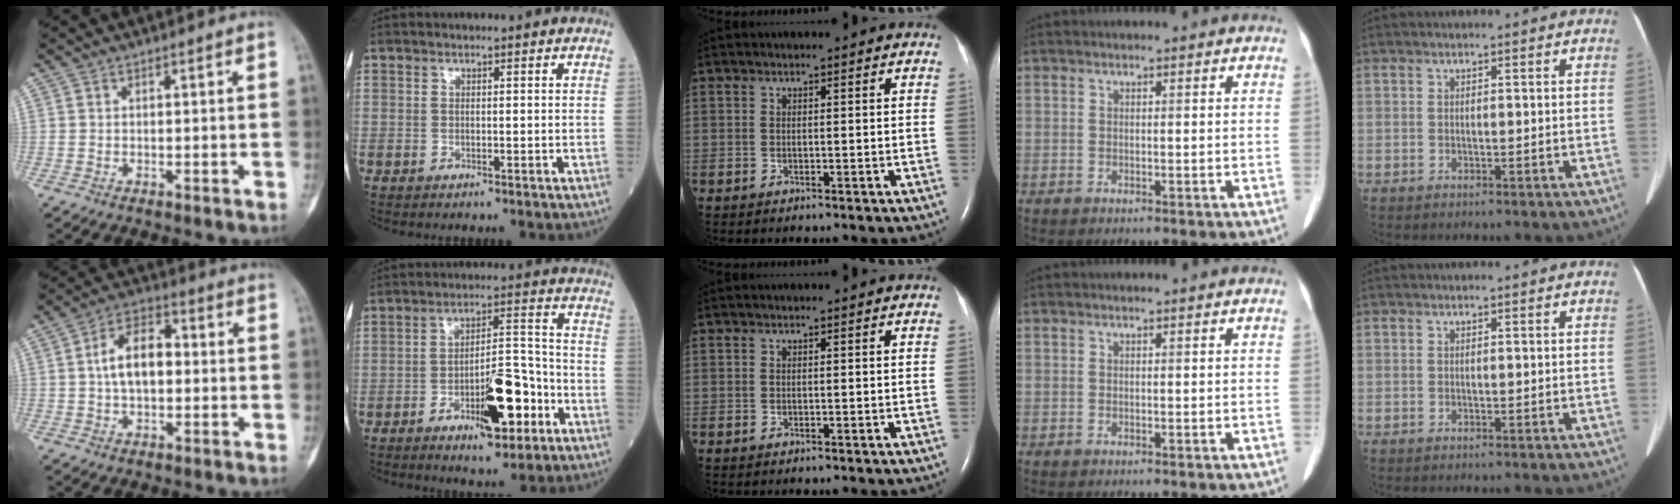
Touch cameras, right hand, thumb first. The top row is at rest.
{"thumb": {"total": 9.5, "force": [0.4, 5.6, 7.7], "torque": [-0.125, 0.023, 0.002]}, "index": {"total": 11.2, "force": [-4.9, 3.2, 9.5], "torque": [-0.150, 0.012, -0.072]}}